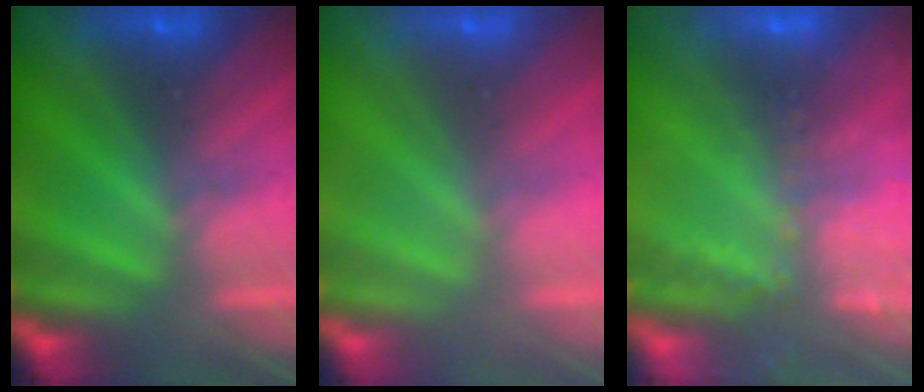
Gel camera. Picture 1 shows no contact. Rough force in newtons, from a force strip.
{"total": 3.3}
{"total": 5.7}